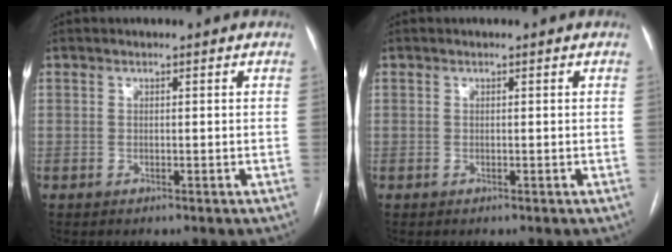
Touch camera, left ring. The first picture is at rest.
{"total": 0.0}